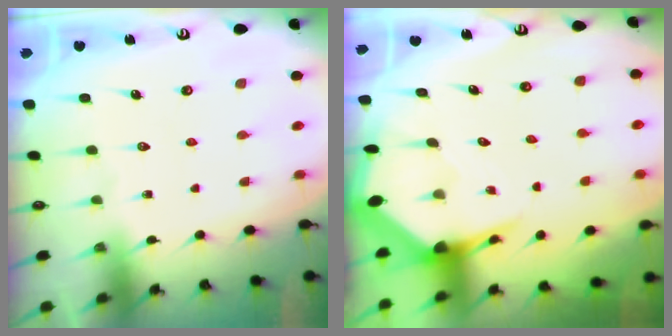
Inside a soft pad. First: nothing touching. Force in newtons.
{"total": 4.9, "press": 4.9, "slide": 0.6}